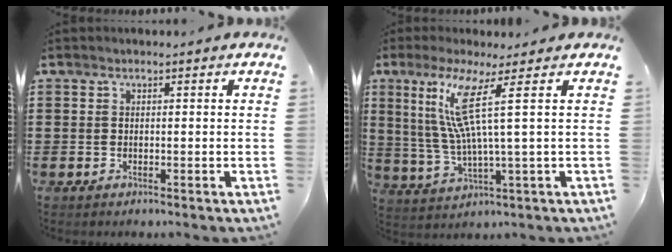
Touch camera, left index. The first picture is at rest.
{"total": 10.5, "force": [3.6, -0.3, 9.8], "torque": [-0.224, -0.019, 0.050]}